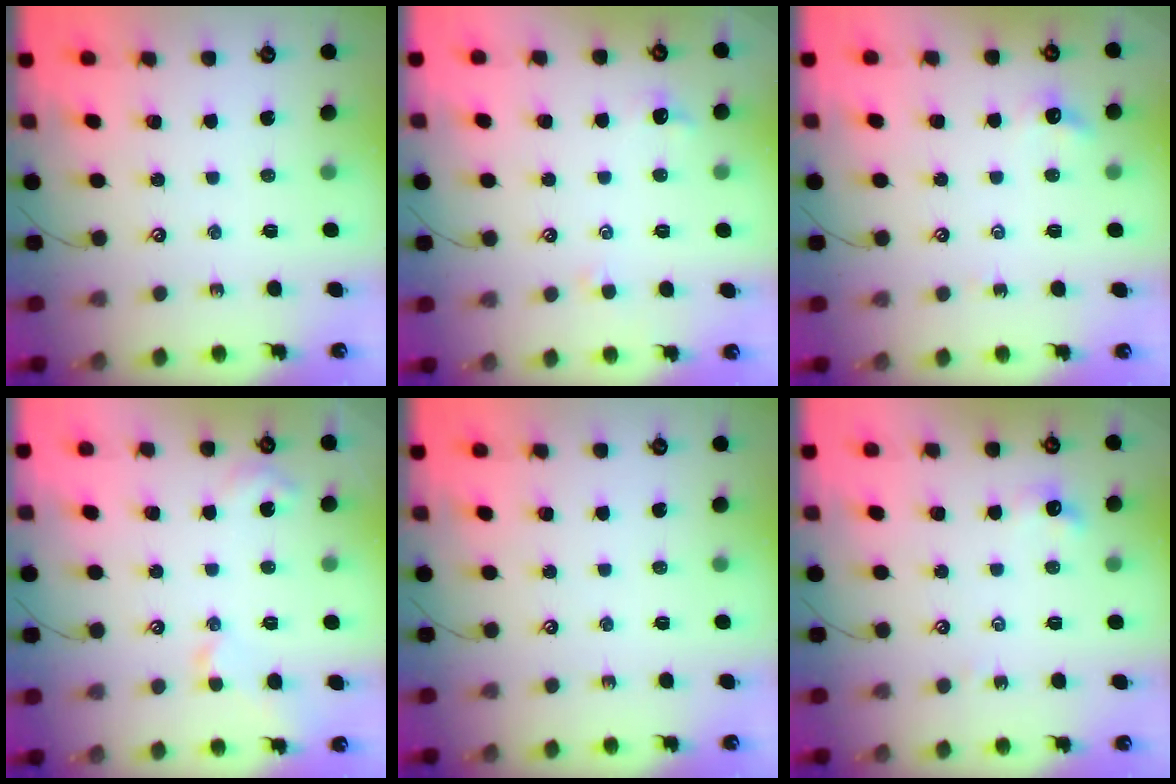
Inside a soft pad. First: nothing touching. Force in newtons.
{"total": 0.6, "press": 0.4, "slide": 0.5}
{"total": 2.0, "press": 2.0, "slide": 0.5}
{"total": 3.9, "press": 3.8, "slide": 0.7}
{"total": 0.0}
{"total": 5.2, "press": 5.2, "slide": 0.8}